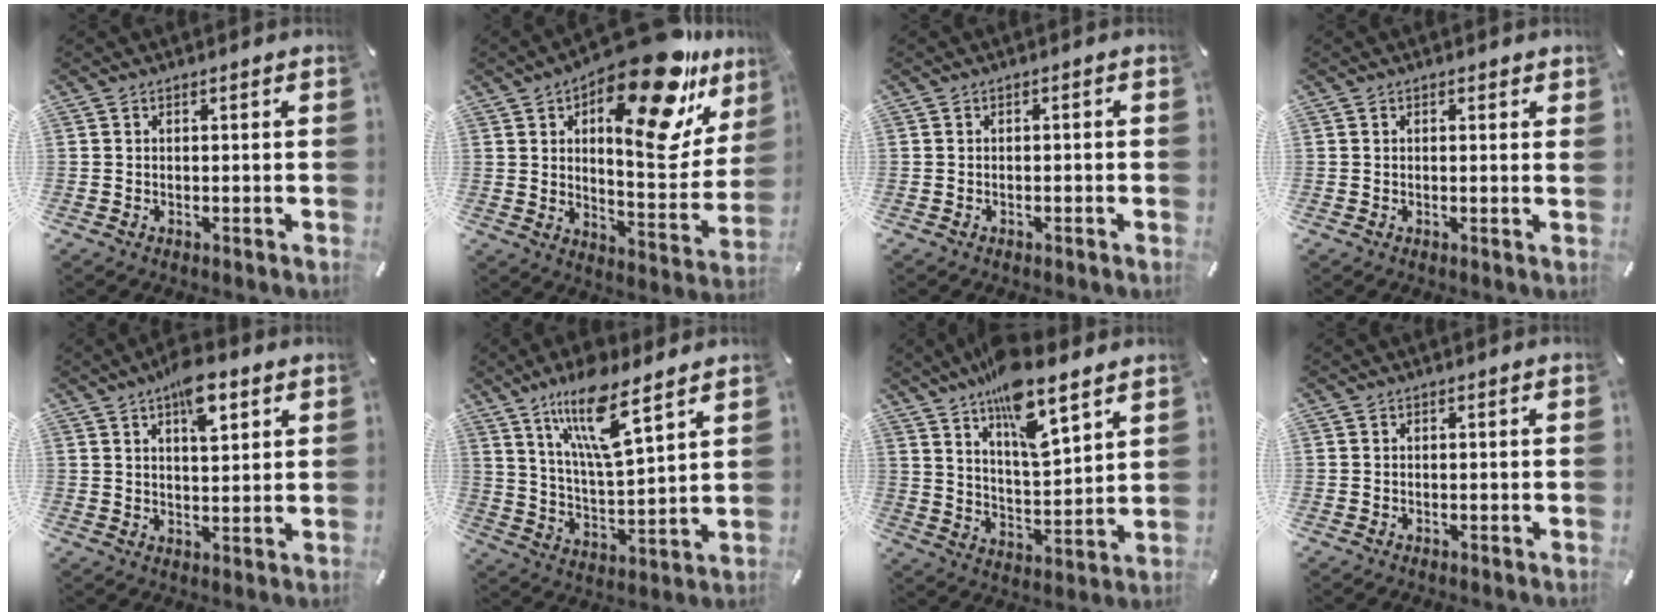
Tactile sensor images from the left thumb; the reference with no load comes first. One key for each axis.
{"total": 24.0, "fx": 14.6, "fy": 9.3, "fz": 16.7, "tx": -0.225, "ty": -0.104, "tz": 0.234}
{"total": 0.8, "fx": -0.4, "fy": 0.2, "fz": 0.7, "tx": -0.014, "ty": 0.000, "tz": -0.007}
{"total": 1.1, "fx": 0.4, "fy": 0.3, "fz": 1.0, "tx": -0.012, "ty": -0.002, "tz": 0.005}
{"total": 8.7, "fx": 5.0, "fy": 3.7, "fz": 6.0, "tx": -0.081, "ty": -0.022, "tz": 0.081}
{"total": 15.1, "fx": 10.0, "fy": 3.9, "fz": 10.6, "tx": -0.211, "ty": -0.041, "tz": 0.170}
{"total": 14.0, "fx": 10.5, "fy": 4.3, "fz": 8.2, "tx": -0.134, "ty": -0.066, "tz": 0.181}
{"total": 0.0}